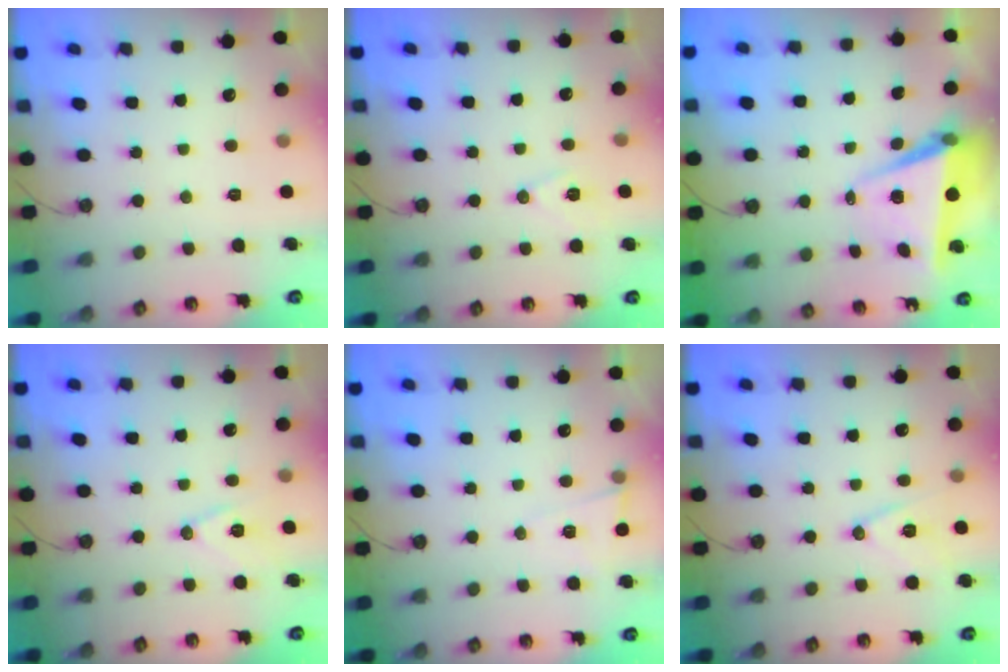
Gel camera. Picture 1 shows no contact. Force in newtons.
{"total": 7.6, "press": 6.6, "slide": 3.7}
{"total": 6.2, "press": 5.0, "slide": 3.7}
{"total": 10.5, "press": 9.9, "slide": 3.4}
{"total": 5.5, "press": 5.4, "slide": 1.0}
{"total": 11.5, "press": 11.1, "slide": 3.3}